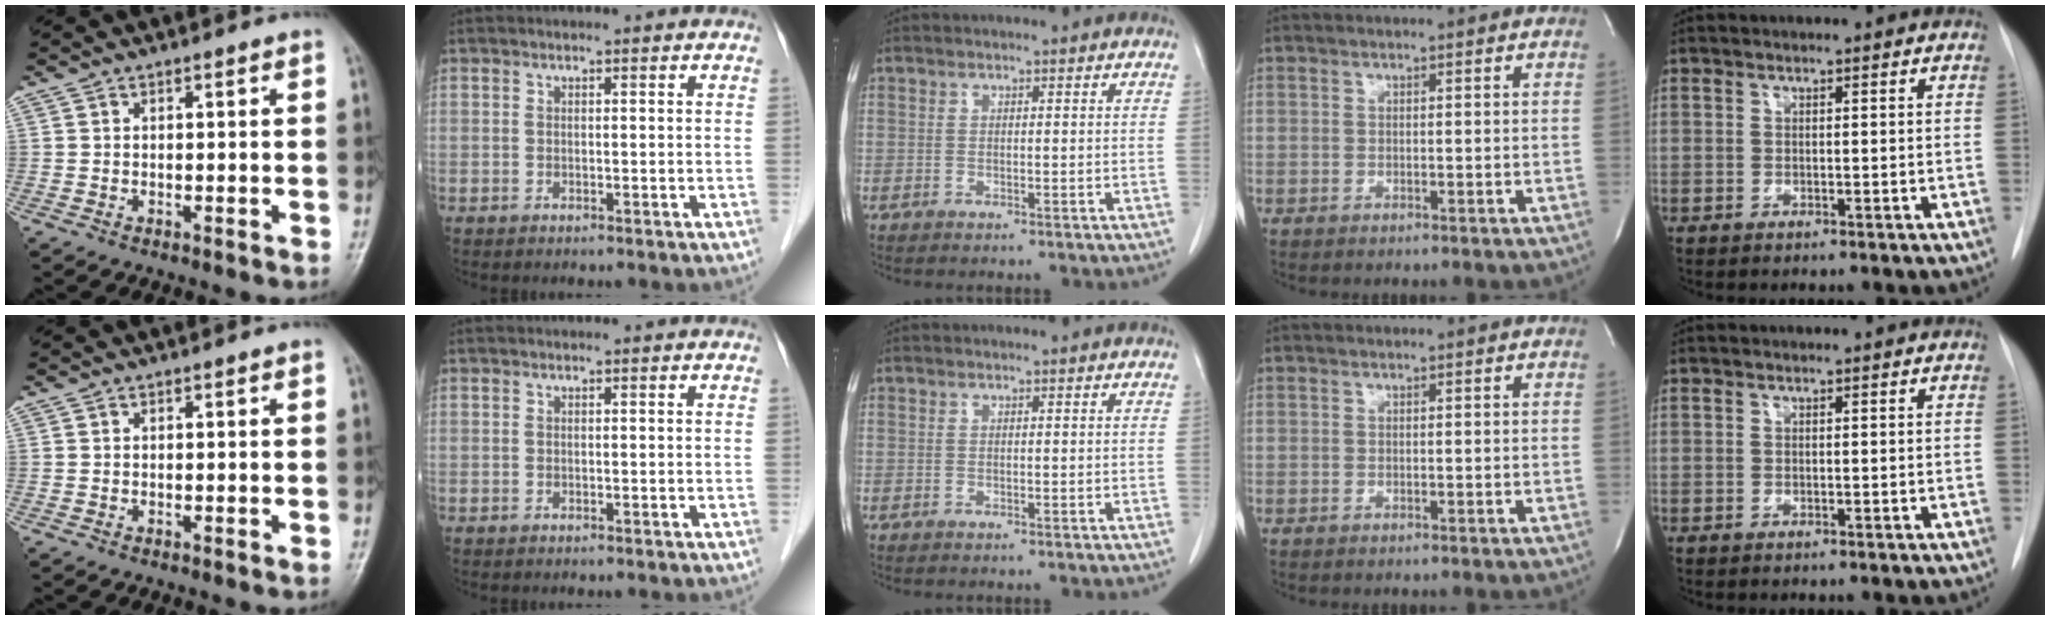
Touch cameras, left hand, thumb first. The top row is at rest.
{}